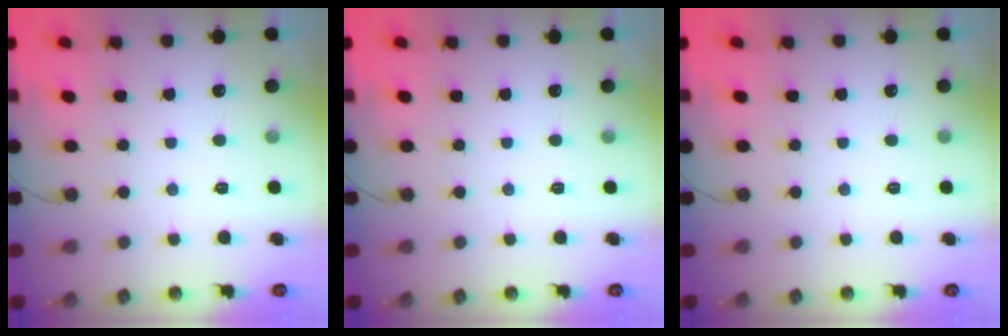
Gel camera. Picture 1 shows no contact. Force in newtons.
{"total": 0.0}
{"total": 0.0}